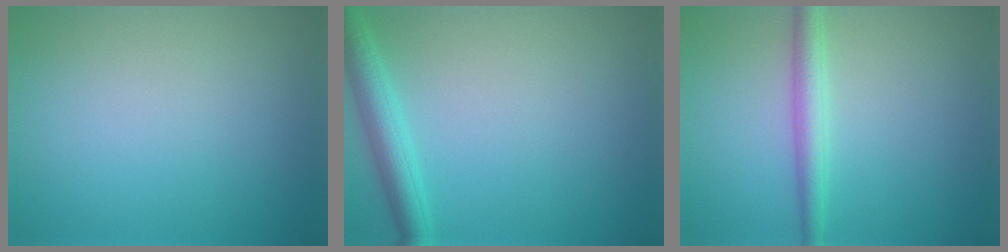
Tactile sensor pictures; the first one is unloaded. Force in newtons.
{"total": 3.4, "press": 3.4, "slide": 0.1}
{"total": 2.7, "press": 2.7, "slide": 0.0}